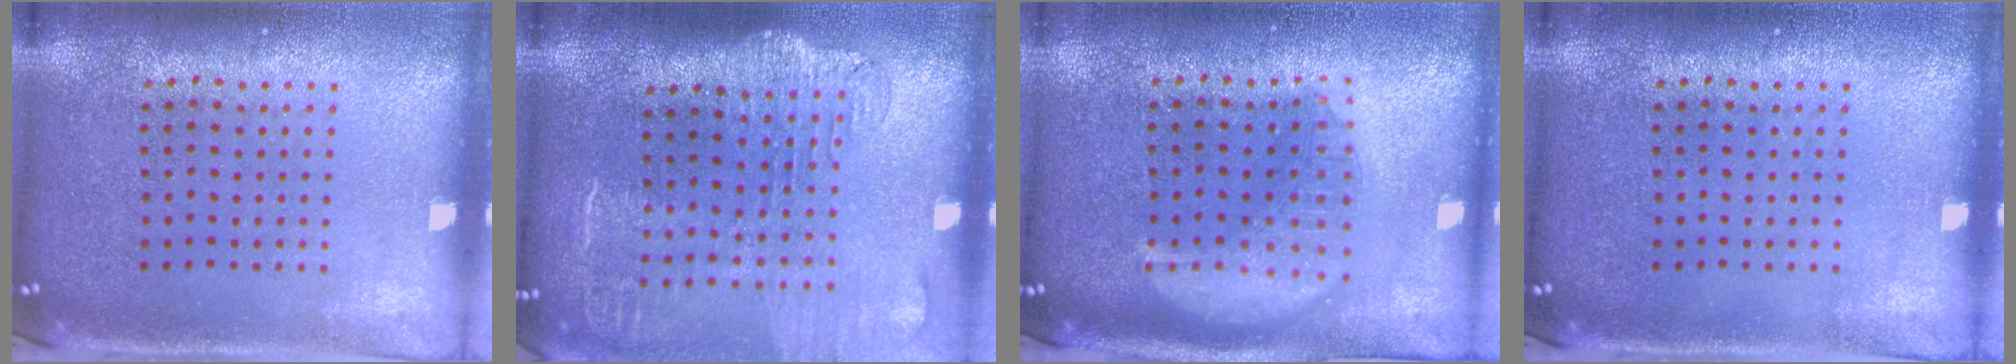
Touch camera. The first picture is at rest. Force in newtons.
{"total": 1.9, "press": 1.5, "slide": 1.2}
{"total": 2.6, "press": 2.6, "slide": 0.3}
{"total": 0.0}